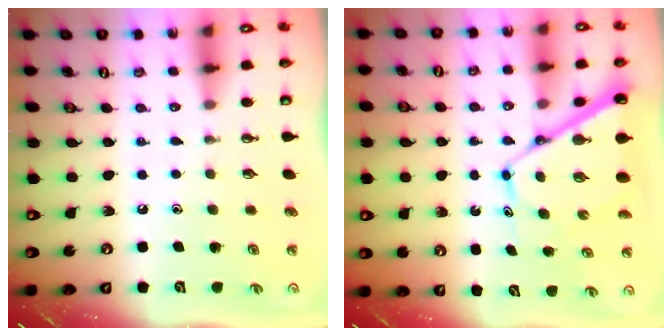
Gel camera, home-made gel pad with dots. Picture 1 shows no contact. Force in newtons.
{"total": 11.1, "press": 11.1, "slide": 1.2}